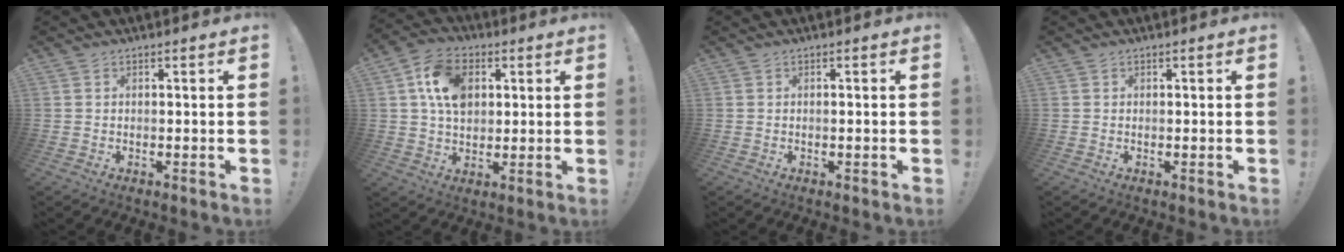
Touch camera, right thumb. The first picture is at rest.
{"total": 13.1, "force": [3.7, 9.5, 8.2], "torque": [-0.141, 0.009, 0.073]}
{"total": 0.6, "force": [-0.4, -0.1, 0.4], "torque": [-0.004, -0.002, -0.008]}
{"total": 0.0}